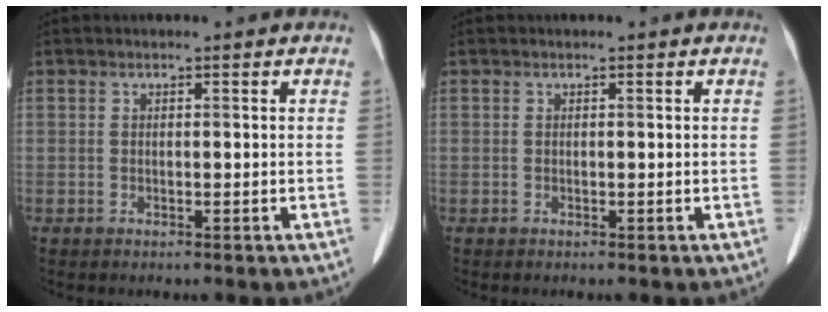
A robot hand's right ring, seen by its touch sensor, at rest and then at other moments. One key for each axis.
{"total": 0.0}